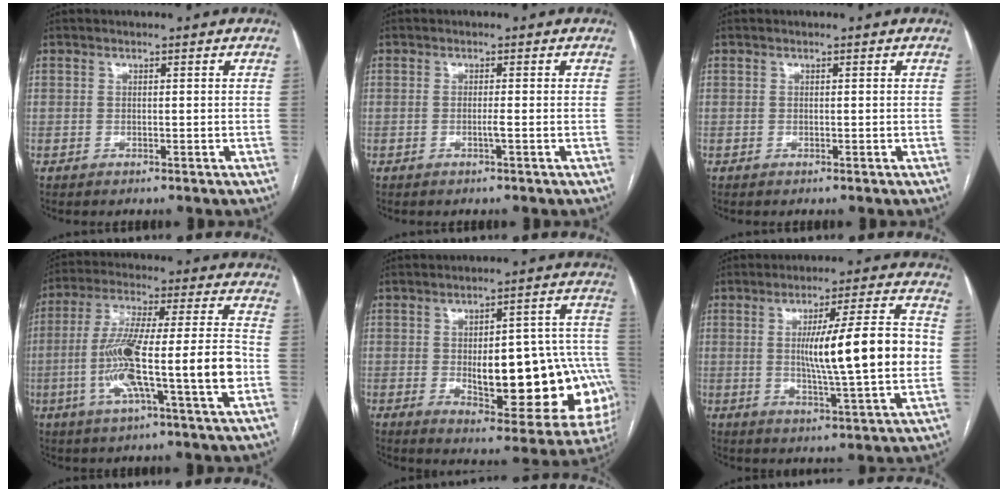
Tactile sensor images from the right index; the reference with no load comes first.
{"total": 1.0, "force": [-0.4, -0.2, 0.9], "torque": [-0.015, 0.000, -0.008]}
{"total": 0.0}
{"total": 17.0, "force": [-4.1, 0.6, 16.5], "torque": [-0.302, 0.007, -0.074]}
{"total": 22.3, "force": [-3.6, 7.5, 20.7], "torque": [-0.185, 0.033, -0.019]}
{"total": 14.7, "force": [0.5, 0.3, 14.7], "torque": [-0.230, 0.002, 0.008]}